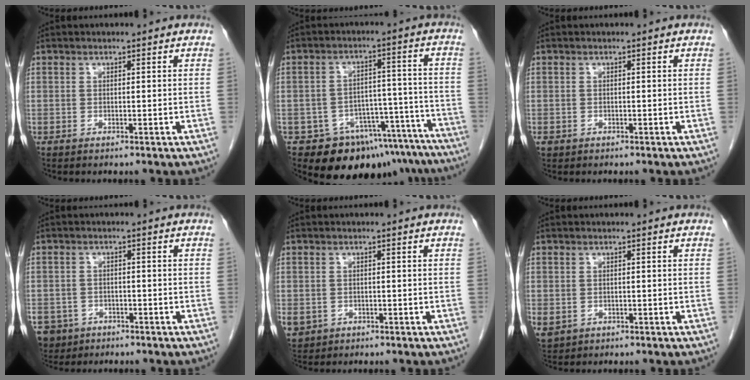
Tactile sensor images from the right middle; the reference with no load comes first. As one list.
[{"total": 16.4, "force": [-13.6, 7.9, 4.7], "torque": [-0.025, 0.049, -0.169]}, {"total": 1.0, "force": [-0.5, 0.9, 0.3], "torque": [-0.009, 0.003, -0.003]}, {"total": 7.1, "force": [-4.2, 5.5, 1.3], "torque": [-0.038, 0.002, -0.064]}, {"total": 6.1, "force": [-2.5, 5.2, 1.8], "torque": [-0.052, -0.003, -0.033]}, {"total": 4.4, "force": [-1.7, 3.7, 1.6], "torque": [-0.041, -0.006, -0.018]}]